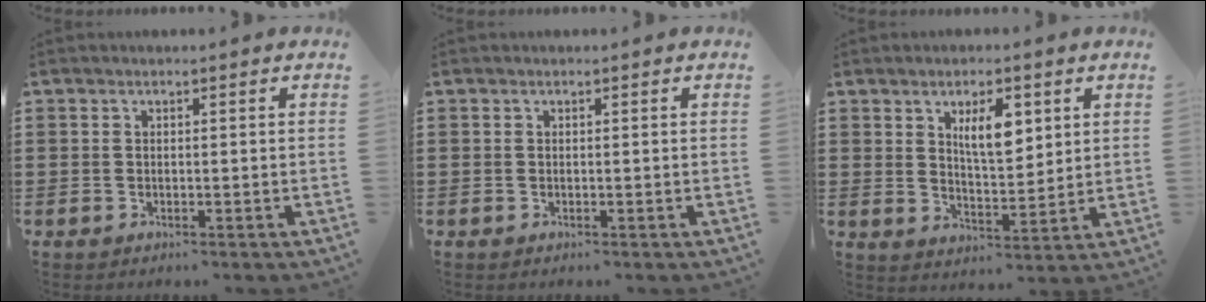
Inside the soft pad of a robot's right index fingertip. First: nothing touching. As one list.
[{"total": 0.0}, {"total": 6.4, "force": [2.7, 2.6, 5.2], "torque": [-0.086, -0.002, 0.041]}]